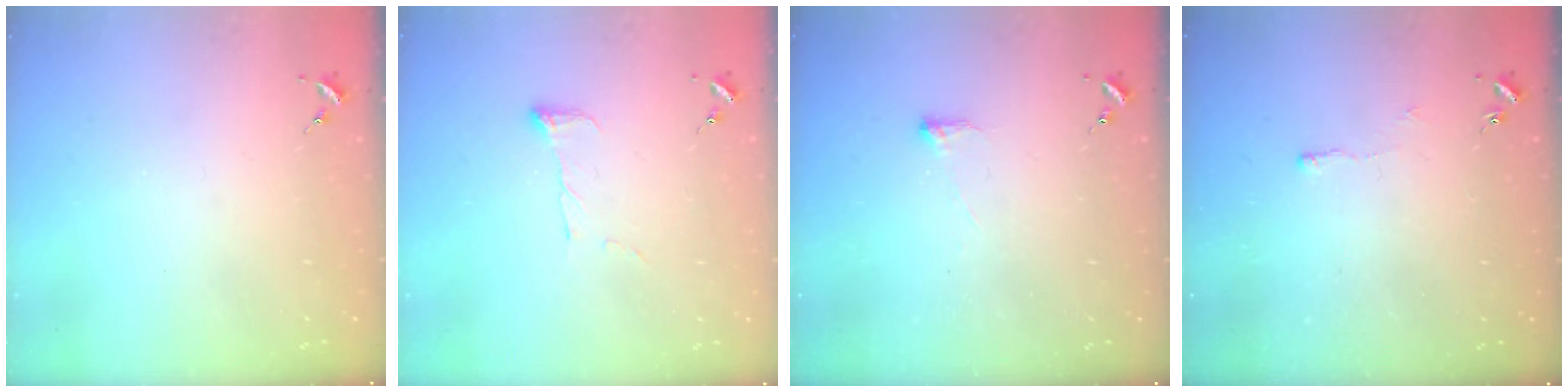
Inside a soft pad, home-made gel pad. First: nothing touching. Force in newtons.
{"total": 6.1, "press": 6.1, "slide": 0.3}
{"total": 3.3, "press": 3.2, "slide": 0.5}
{"total": 2.8, "press": 2.8, "slide": 0.6}